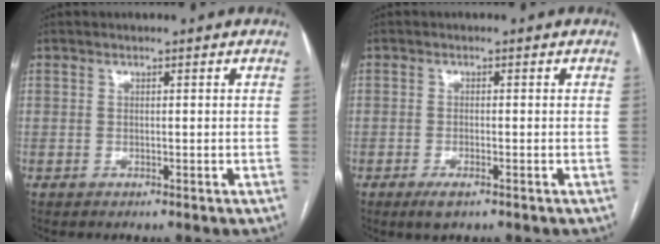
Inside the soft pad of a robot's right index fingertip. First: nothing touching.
{"total": 2.5, "force": [-1.5, 0.6, 1.9], "torque": [-0.038, -0.004, -0.025]}